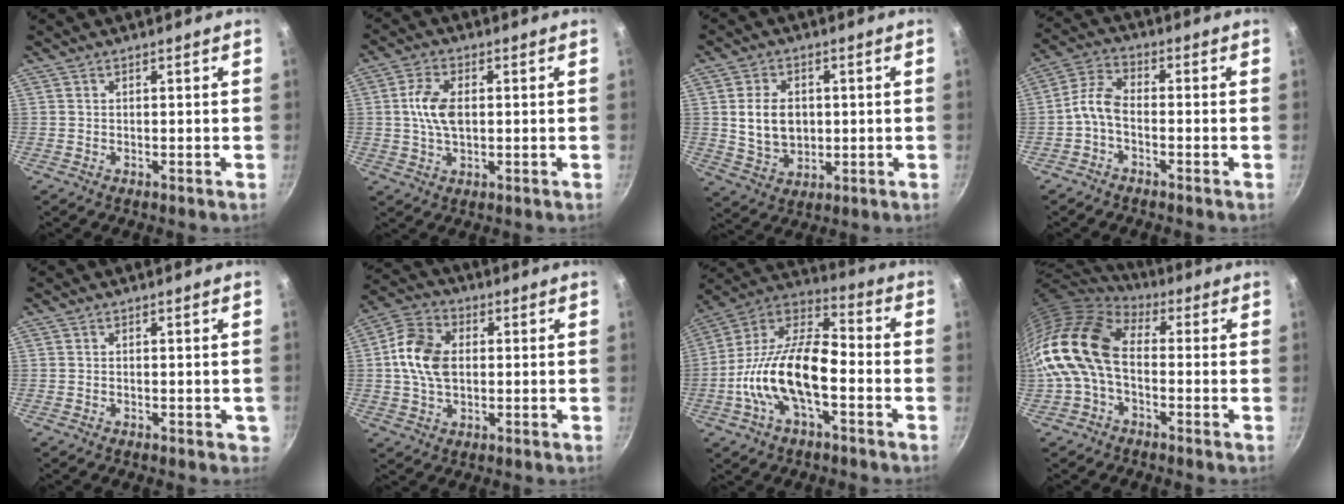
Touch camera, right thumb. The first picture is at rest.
{"total": 7.2, "force": [0.7, 4.1, 5.9], "torque": [-0.108, 0.007, 0.009]}
{"total": 9.0, "force": [0.7, 6.6, 6.1], "torque": [-0.094, -0.007, 0.022]}
{"total": 5.3, "force": [-2.1, 2.7, 4.0], "torque": [-0.091, 0.031, -0.054]}
{"total": 1.4, "force": [-0.4, 1.0, 0.9], "torque": [-0.006, 0.002, -0.004]}
{"total": 11.0, "force": [0.7, 7.5, 8.0], "torque": [-0.136, 0.016, 0.001]}
{"total": 19.2, "force": [-4.9, 9.2, 16.2], "torque": [-0.287, 0.046, -0.110]}
{"total": 14.5, "force": [-1.1, 9.1, 11.3], "torque": [-0.203, 0.026, -0.036]}